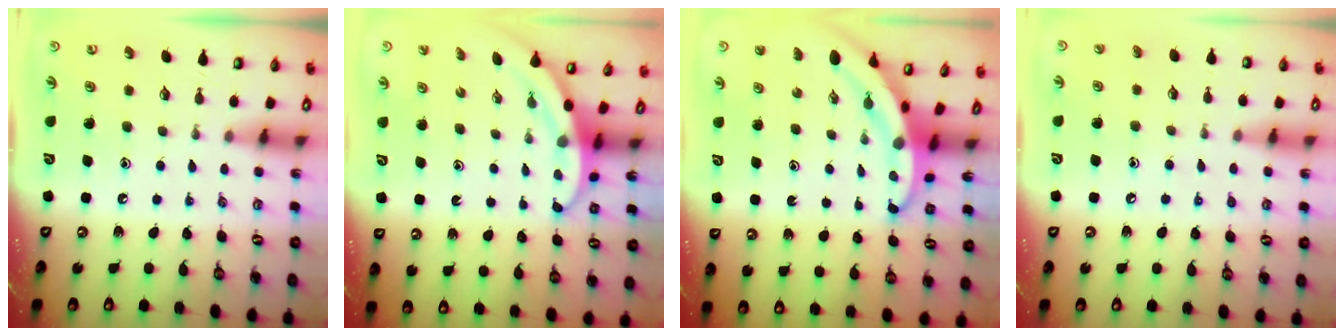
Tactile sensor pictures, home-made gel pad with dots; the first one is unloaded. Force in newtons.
{"total": 3.4, "press": 3.4, "slide": 0.1}
{"total": 4.6, "press": 4.6, "slide": 0.4}
{"total": 5.2, "press": 5.2, "slide": 0.5}